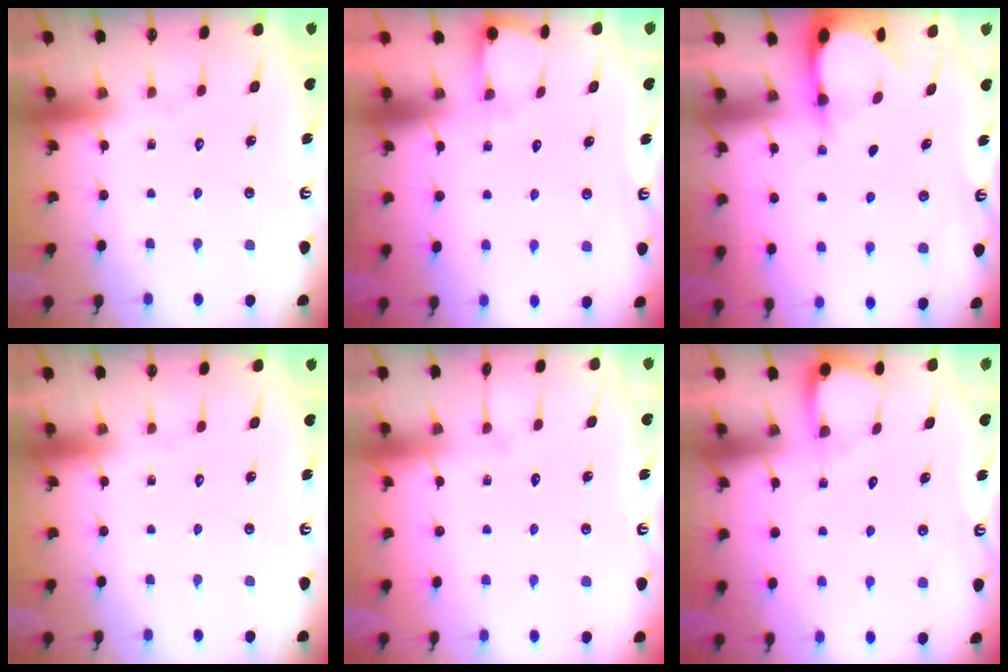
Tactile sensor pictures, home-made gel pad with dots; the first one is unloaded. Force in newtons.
{"total": 2.8, "press": 2.8, "slide": 0.2}
{"total": 3.1, "press": 3.1, "slide": 0.3}
{"total": 0.0}
{"total": 2.6, "press": 2.6, "slide": 0.4}
{"total": 4.2, "press": 4.2, "slide": 0.4}